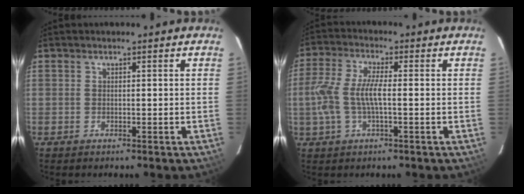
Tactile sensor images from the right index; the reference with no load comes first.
{"total": 8.5, "force": [-0.8, 2.5, 8.1], "torque": [-0.173, 0.005, -0.014]}